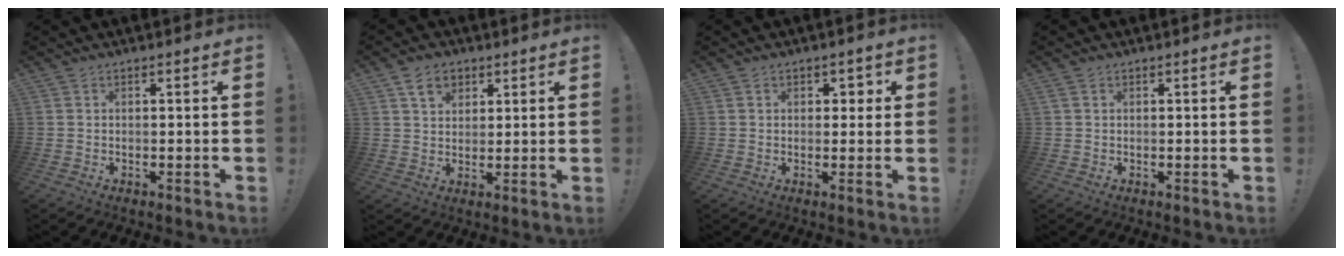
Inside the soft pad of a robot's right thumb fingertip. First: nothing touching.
{"total": 6.9, "force": [3.7, 5.1, 2.6], "torque": [-0.035, -0.013, 0.070]}
{"total": 2.7, "force": [0.7, 2.3, 1.2], "torque": [0.002, -0.002, 0.005]}
{"total": 0.7, "force": [0.3, 0.3, 0.5], "torque": [-0.015, 0.003, 0.008]}